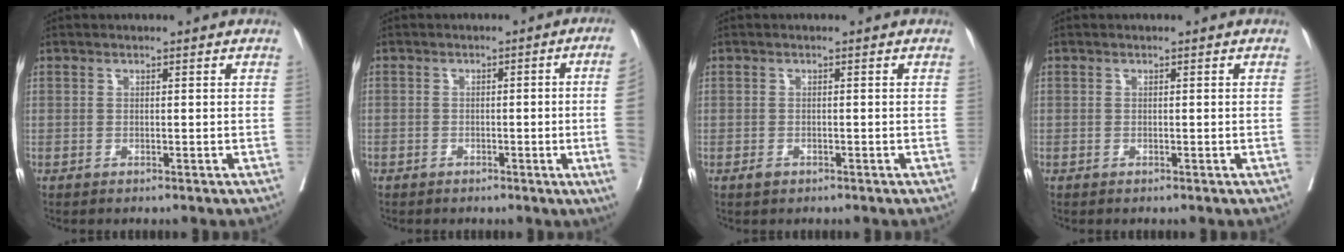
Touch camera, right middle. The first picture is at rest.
{"total": 6.9, "force": [-1.4, -1.1, 6.7], "torque": [-0.067, -0.003, -0.023]}
{"total": 1.1, "force": [-0.7, 0.6, 0.5], "torque": [-0.009, 0.002, -0.008]}
{"total": 0.0}